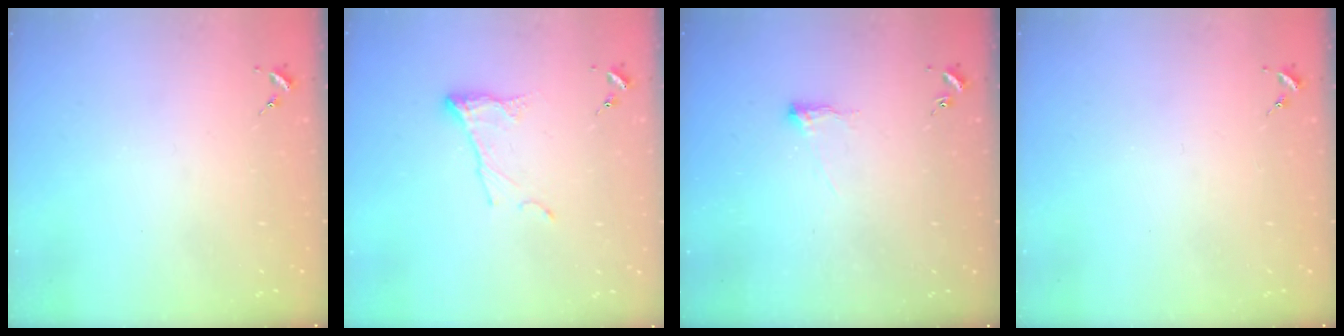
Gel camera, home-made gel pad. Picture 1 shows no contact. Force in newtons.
{"total": 8.9, "press": 8.9, "slide": 0.4}
{"total": 4.7, "press": 4.6, "slide": 0.7}
{"total": 0.0}